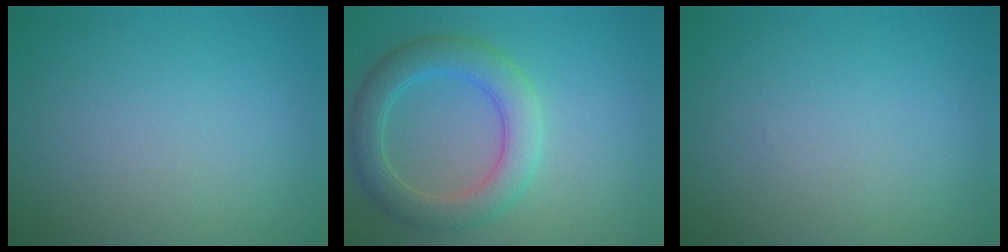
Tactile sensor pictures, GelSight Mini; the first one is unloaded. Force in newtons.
{"total": 4.8, "press": 4.8, "slide": 0.2}
{"total": 0.0}